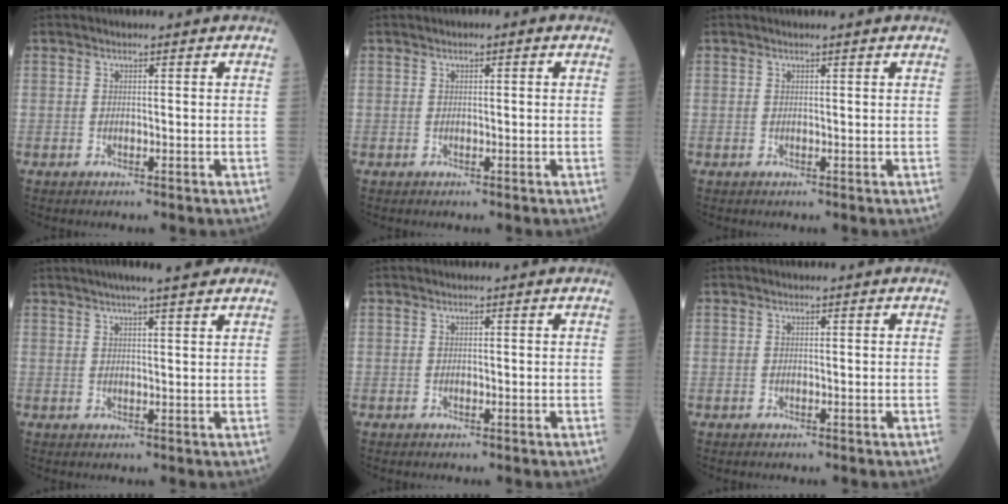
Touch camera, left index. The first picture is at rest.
{"total": 1.2, "force": [0.6, 0.4, 1.0], "torque": [-0.016, 0.008, 0.005]}
{"total": 1.6, "force": [1.3, -0.4, 0.8], "torque": [-0.020, 0.006, 0.025]}
{"total": 8.7, "force": [7.0, 0.7, 5.2], "torque": [-0.073, 0.025, 0.091]}
{"total": 0.0}
{"total": 0.0}